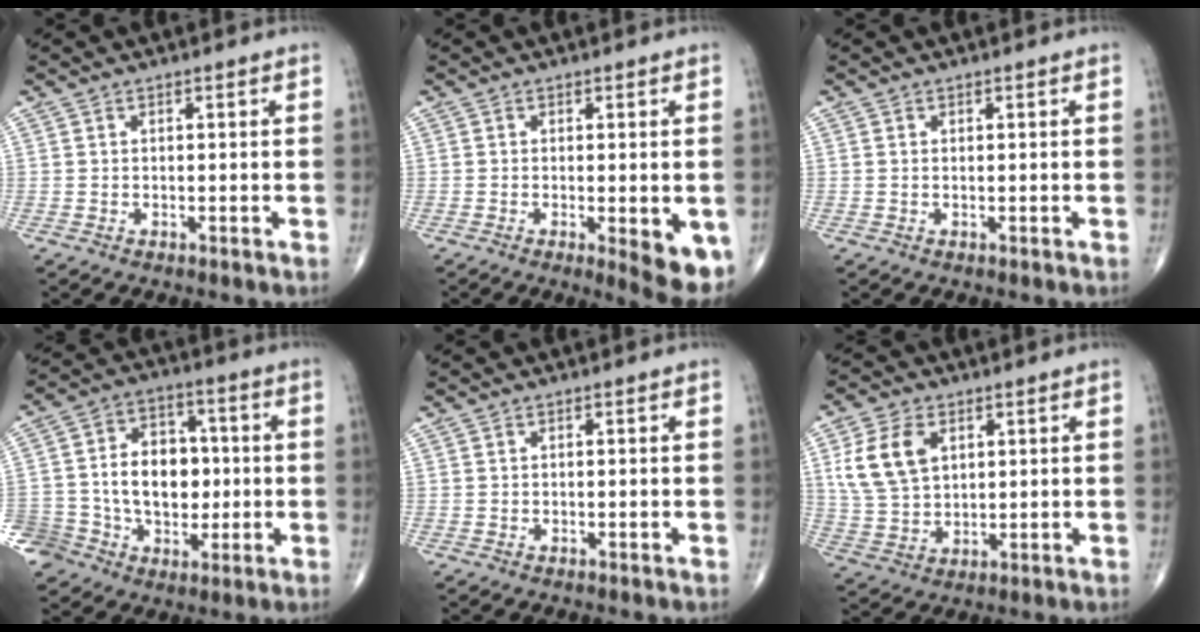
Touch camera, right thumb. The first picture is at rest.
{"total": 7.8, "force": [-2.2, 2.4, 7.1], "torque": [-0.085, -0.017, -0.026]}
{"total": 0.0}
{"total": 18.6, "force": [-1.8, 14.8, 11.1], "torque": [-0.168, 0.044, -0.016]}
{"total": 0.0}
{"total": 10.8, "force": [3.5, 7.1, 7.3], "torque": [-0.135, -0.007, 0.075]}